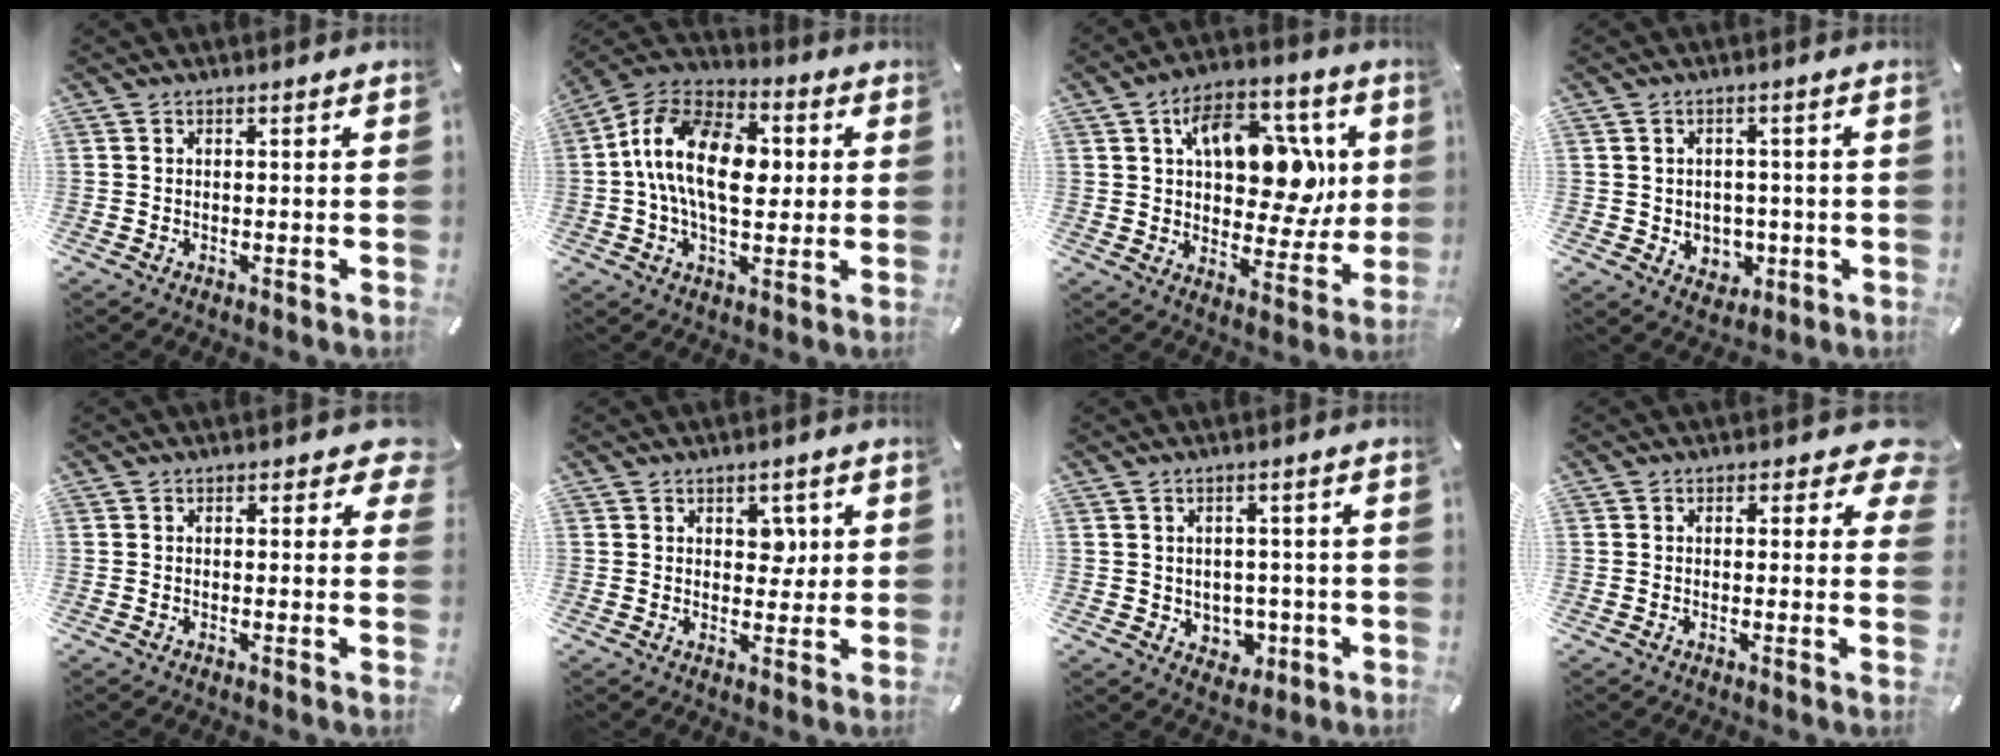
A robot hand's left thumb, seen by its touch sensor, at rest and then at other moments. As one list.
[{"total": 17.2, "force": [0.7, 10.8, 13.4], "torque": [-0.278, 0.011, 0.010]}, {"total": 17.9, "force": [5.1, 11.1, 13.0], "torque": [-0.177, -0.013, 0.091]}, {"total": 4.8, "force": [-0.3, 4.5, 1.7], "torque": [-0.013, 0.001, -0.007]}, {"total": 2.9, "force": [1.1, 1.8, 2.0], "torque": [-0.011, -0.004, 0.012]}, {"total": 4.7, "force": [1.6, 3.4, 2.8], "torque": [-0.022, -0.009, 0.019]}, {"total": 4.5, "force": [0.4, 4.3, 1.2], "torque": [-0.007, -0.002, 0.006]}, {"total": 5.2, "force": [2.2, 2.9, 3.7], "torque": [-0.037, -0.010, 0.031]}]